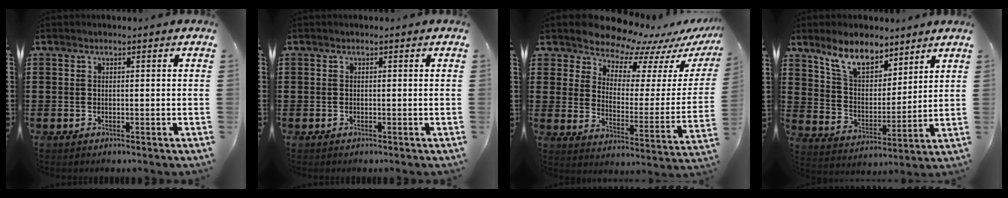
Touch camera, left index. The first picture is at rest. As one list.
[{"total": 0.0}, {"total": 8.5, "force": [8.3, 2.0, 0.4], "torque": [-0.044, -0.075, 0.148]}, {"total": 8.8, "force": [7.3, 3.3, 3.7], "torque": [-0.096, -0.018, 0.135]}]